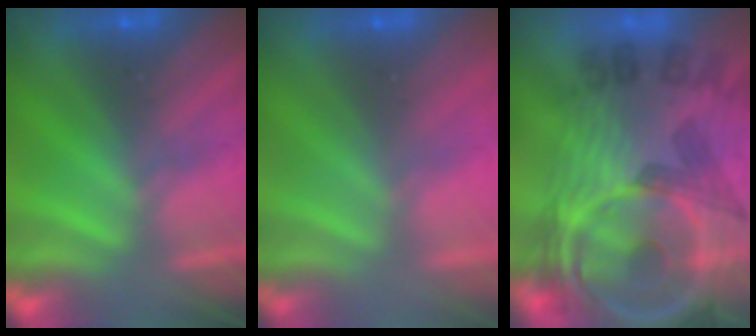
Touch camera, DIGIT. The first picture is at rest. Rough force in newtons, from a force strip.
{"total": 3.7}
{"total": 6.4}